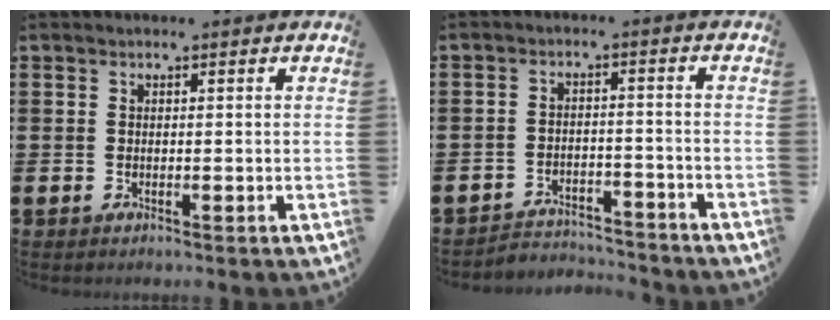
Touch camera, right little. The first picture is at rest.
{"total": 3.2, "force": [-3.2, 0.4, -0.1], "torque": [-0.007, 0.004, -0.070]}